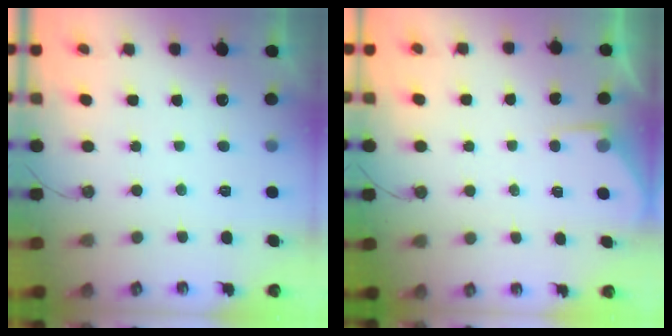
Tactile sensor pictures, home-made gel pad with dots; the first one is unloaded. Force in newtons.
{"total": 2.9, "press": 2.9, "slide": 0.5}